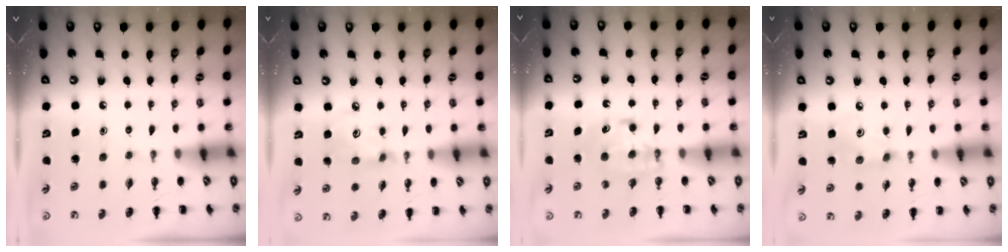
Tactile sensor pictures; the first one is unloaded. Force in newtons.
{"total": 4.8, "press": 4.8, "slide": 0.6}
{"total": 6.1, "press": 6.0, "slide": 1.0}
{"total": 3.1, "press": 3.0, "slide": 0.6}